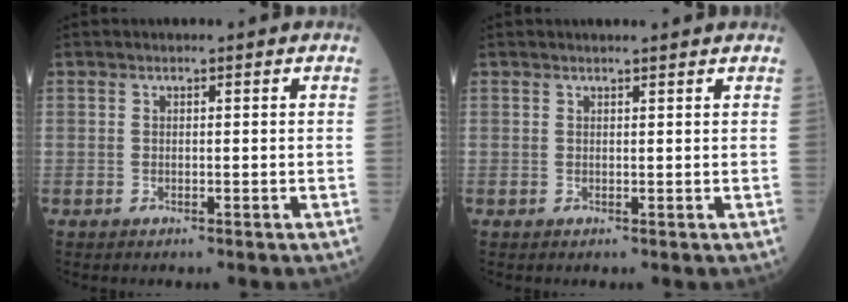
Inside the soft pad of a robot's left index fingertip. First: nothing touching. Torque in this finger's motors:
{"motor_torque": [0.10, 0.00, -0.02, 0.00]}